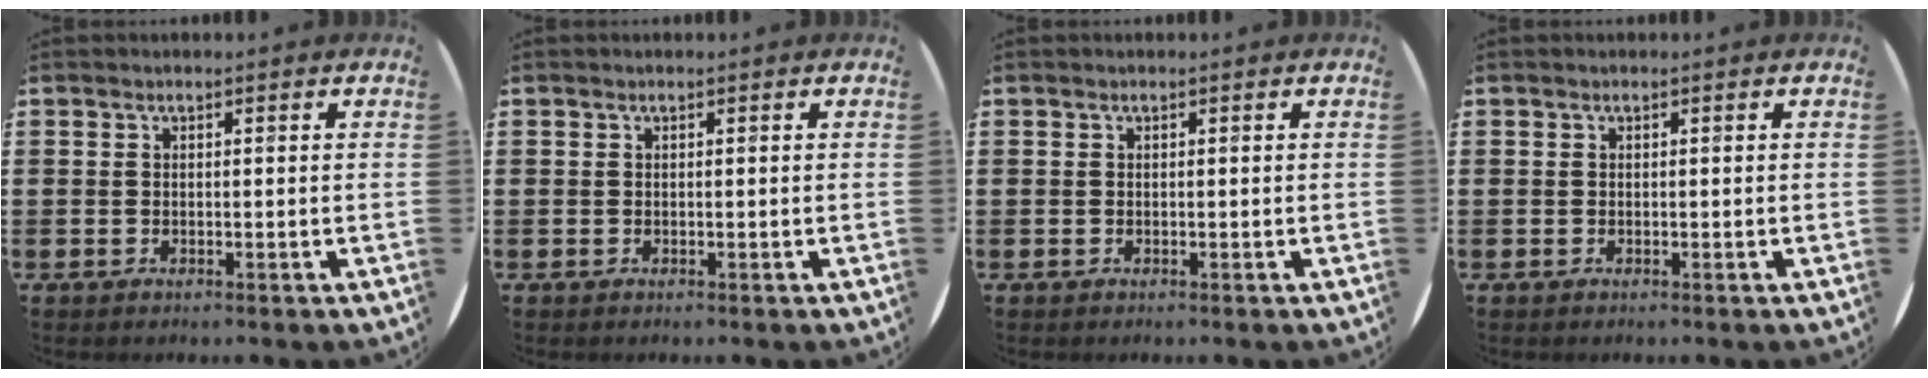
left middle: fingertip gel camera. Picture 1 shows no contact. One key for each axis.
{"total": 0.0}
{"total": 0.0}
{"total": 0.0}